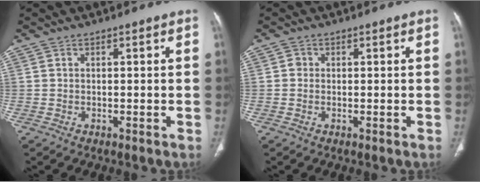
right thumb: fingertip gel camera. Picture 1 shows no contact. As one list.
[{"total": 1.0, "force": [0.1, 1.0, 0.3], "torque": [0.000, 0.003, 0.000]}]